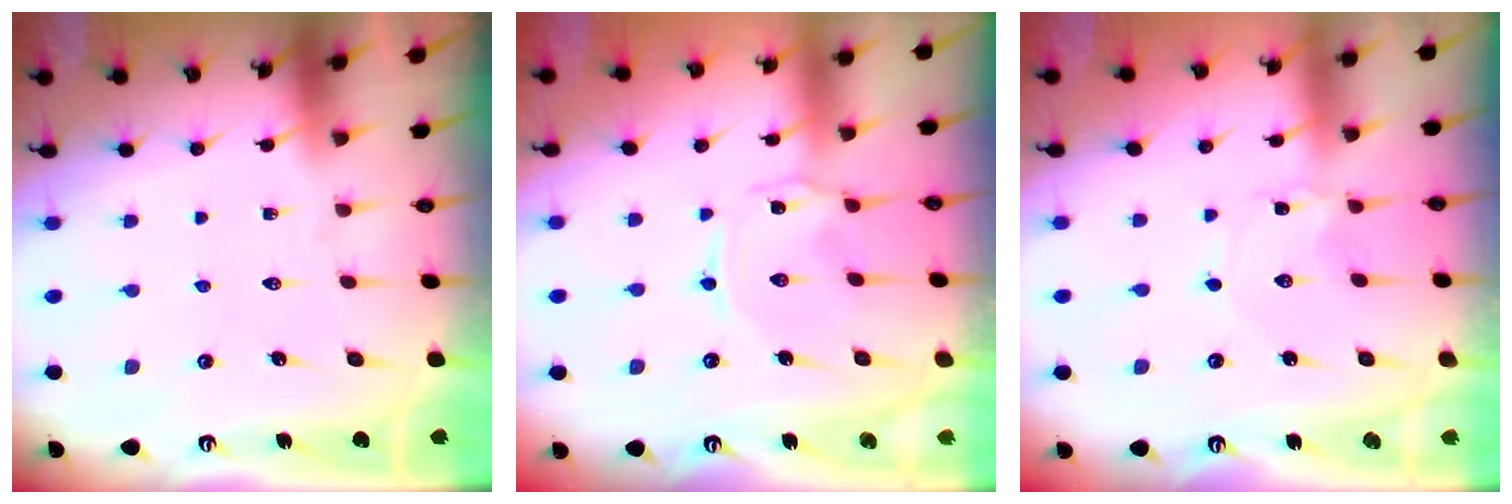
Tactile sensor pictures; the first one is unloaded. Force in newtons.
{"total": 1.4, "press": 1.3, "slide": 0.3}
{"total": 0.0}